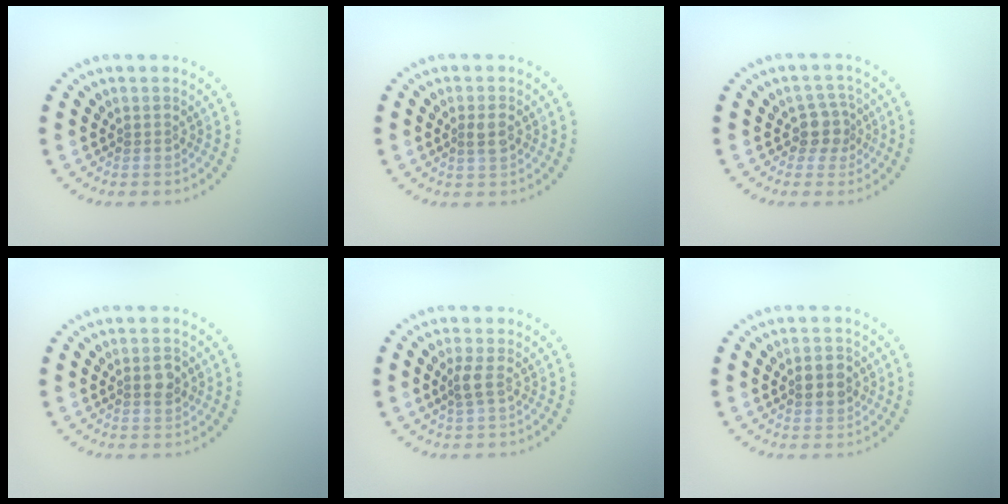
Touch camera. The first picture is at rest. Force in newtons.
{"total": 1.8, "press": 1.8, "slide": 0.3}
{"total": 2.6, "press": 2.1, "slide": 1.5}
{"total": 1.8, "press": 1.8, "slide": 0.1}
{"total": 1.6, "press": 1.4, "slide": 0.8}
{"total": 2.6, "press": 2.6, "slide": 0.1}